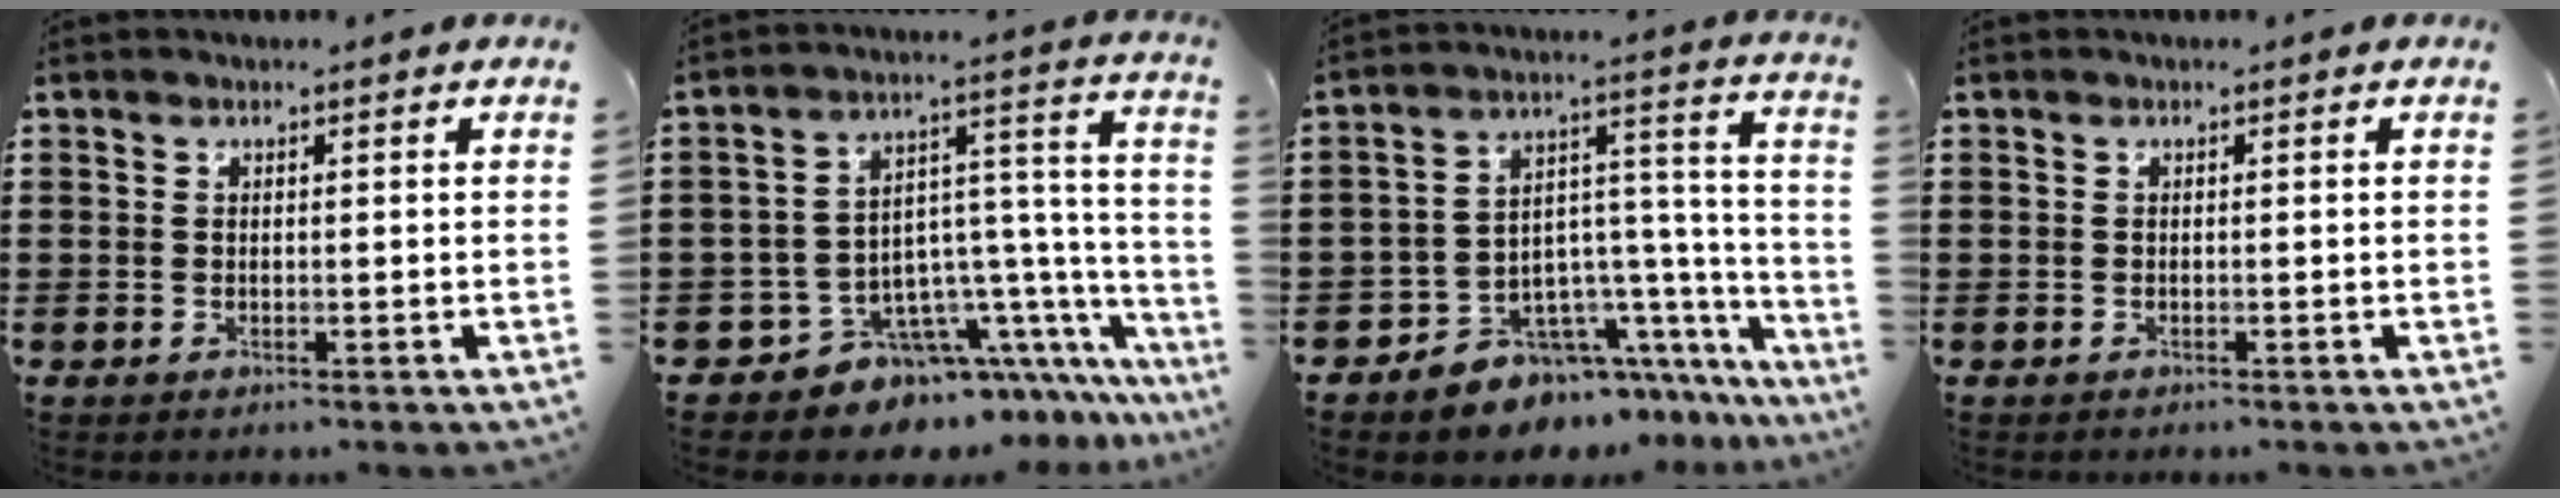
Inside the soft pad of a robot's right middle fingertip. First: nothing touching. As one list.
[{"total": 8.3, "force": [-5.9, 5.2, 2.6], "torque": [-0.056, -0.002, -0.103]}, {"total": 6.9, "force": [-5.7, 3.9, 0.5], "torque": [-0.013, -0.003, -0.103]}, {"total": 0.0}]